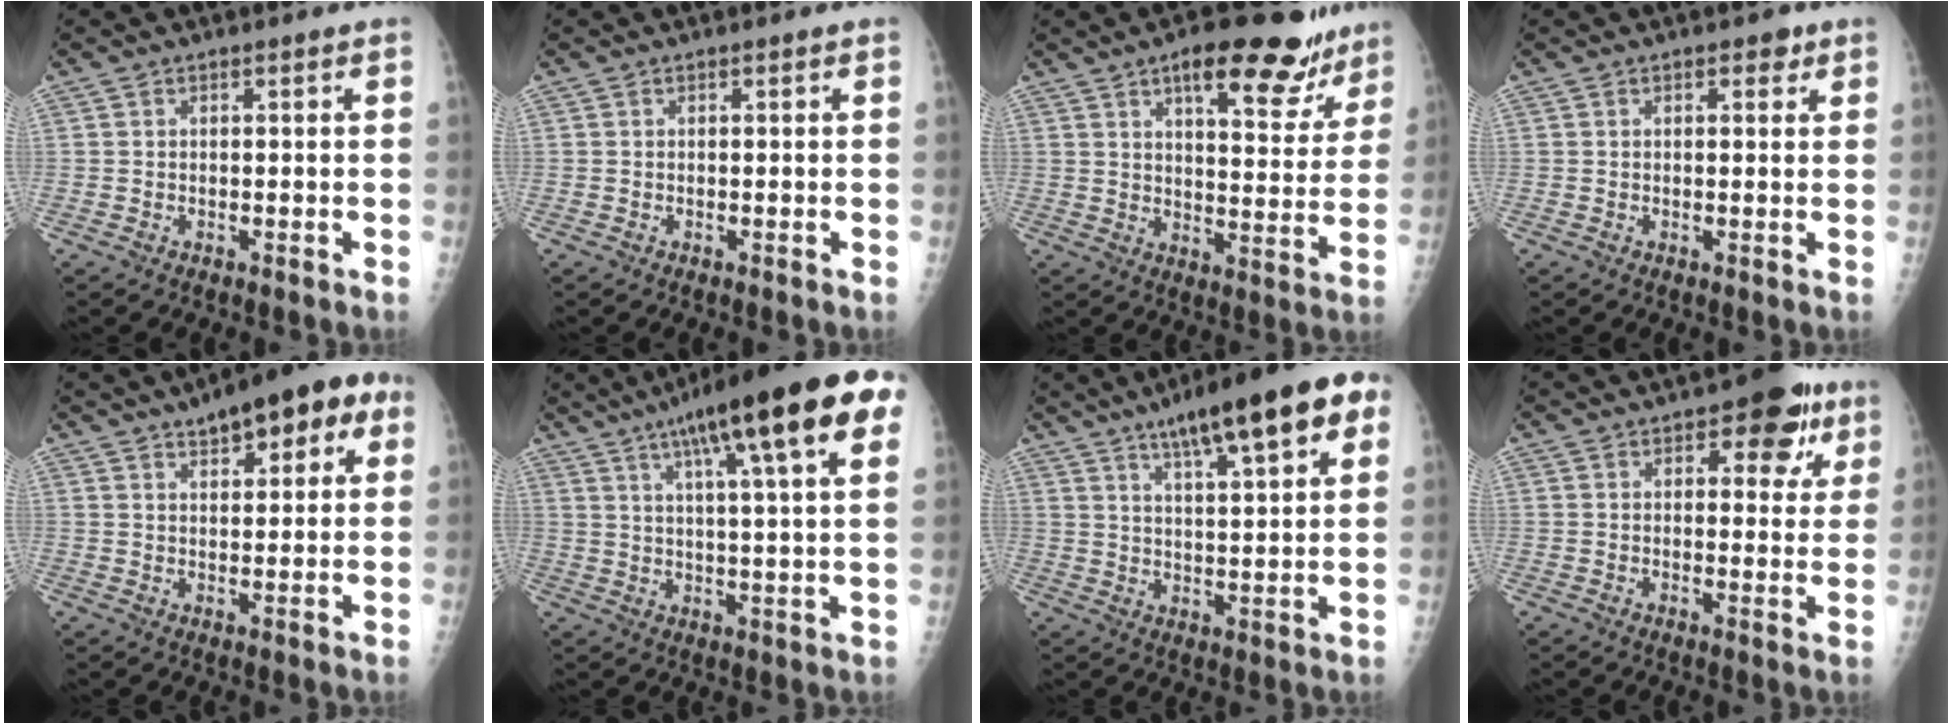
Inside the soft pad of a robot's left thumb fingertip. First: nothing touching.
{"total": 0.0}
{"total": 17.0, "force": [11.1, 6.6, 11.1], "torque": [-0.097, -0.045, 0.152]}
{"total": 1.9, "force": [1.0, 1.1, 1.1], "torque": [0.000, -0.002, 0.011]}
{"total": 12.9, "force": [6.4, 5.5, 9.8], "torque": [-0.091, 0.007, 0.081]}
{"total": 23.5, "force": [11.7, 4.4, 19.9], "torque": [-0.291, 0.002, 0.162]}
{"total": 17.9, "force": [9.4, 4.2, 14.7], "torque": [-0.191, -0.009, 0.137]}
{"total": 10.2, "force": [5.2, 5.0, 7.3], "torque": [-0.046, -0.013, 0.058]}